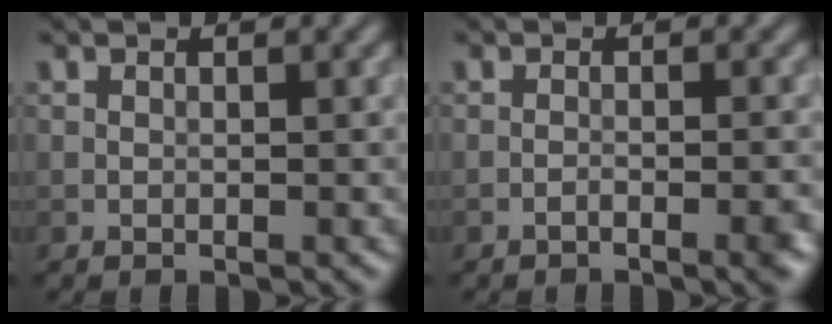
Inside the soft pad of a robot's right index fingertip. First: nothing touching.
{"total": 2.2, "force": [-1.3, 0.5, 1.7], "torque": [-0.022, 0.003, -0.025]}